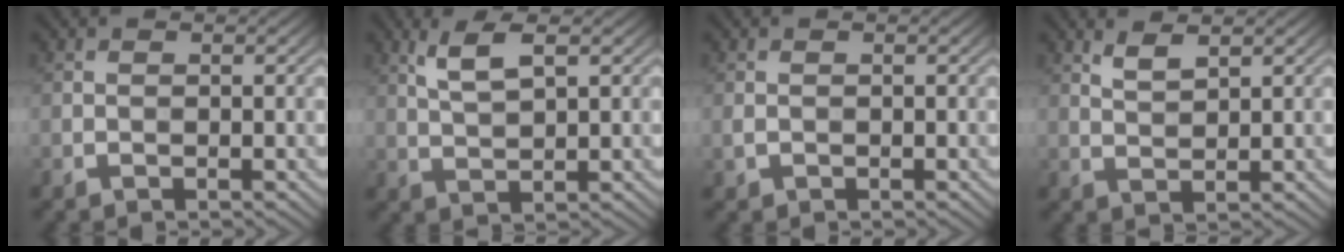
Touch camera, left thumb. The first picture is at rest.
{"total": 4.1, "force": [2.1, 1.2, 3.4], "torque": [-0.081, 0.002, 0.046]}
{"total": 0.9, "force": [-0.2, 0.8, 0.5], "torque": [-0.017, -0.005, -0.002]}
{"total": 2.4, "force": [1.7, 0.6, 1.4], "torque": [-0.035, -0.001, 0.038]}